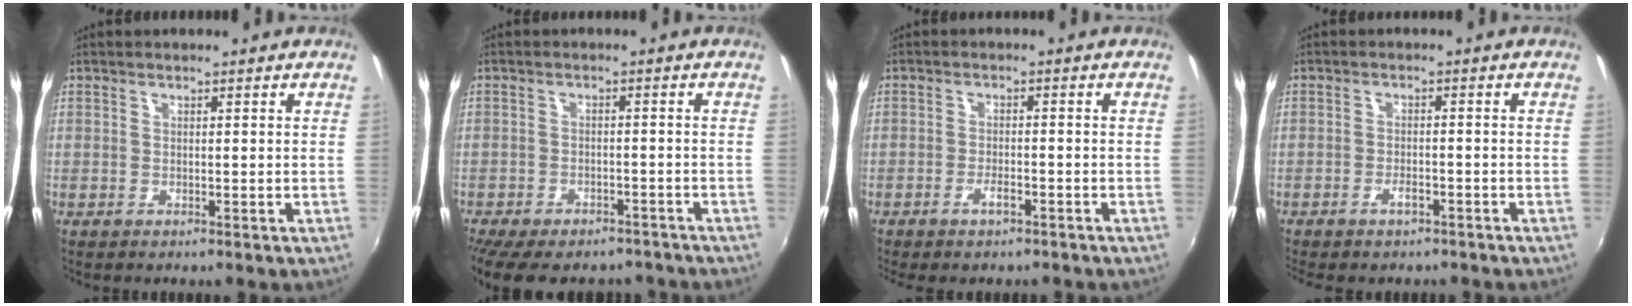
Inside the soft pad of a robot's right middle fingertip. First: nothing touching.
{"total": 14.8, "force": [-12.2, 5.7, 6.2], "torque": [-0.135, -0.021, -0.166]}
{"total": 2.7, "force": [-2.0, 0.8, 1.6], "torque": [-0.038, -0.001, -0.037]}
{"total": 2.7, "force": [-2.1, 1.1, 1.3], "torque": [-0.033, -0.001, -0.035]}